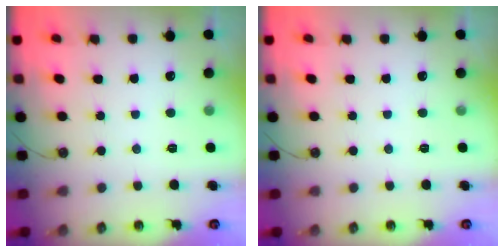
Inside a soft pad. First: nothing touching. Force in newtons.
{"total": 0.0}